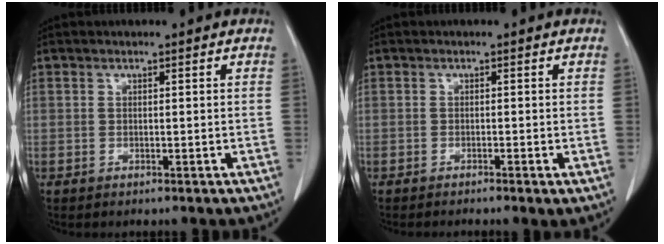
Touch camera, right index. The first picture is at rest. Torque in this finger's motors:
{"motor_torque": [0.57, -0.55, 0.10, 0.02]}